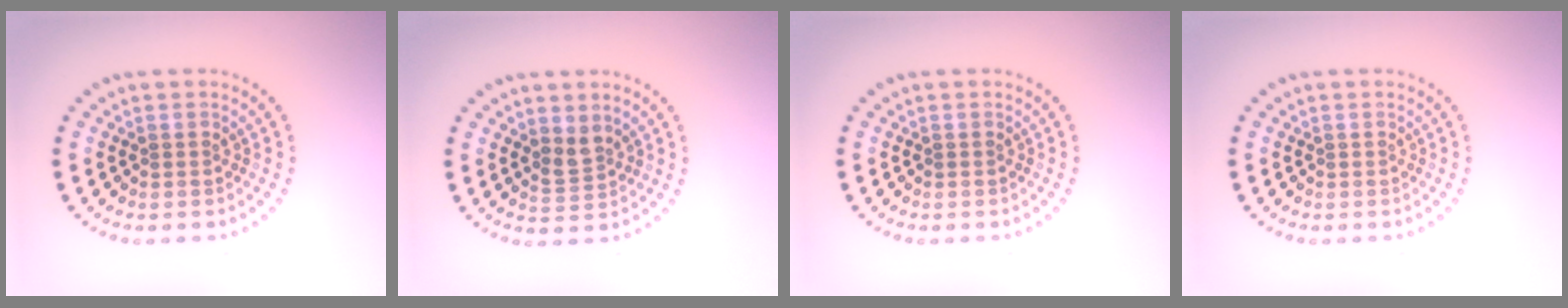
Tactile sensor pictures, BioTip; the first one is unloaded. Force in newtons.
{"total": 1.8, "press": 1.4, "slide": 1.1}
{"total": 0.0}
{"total": 0.0}